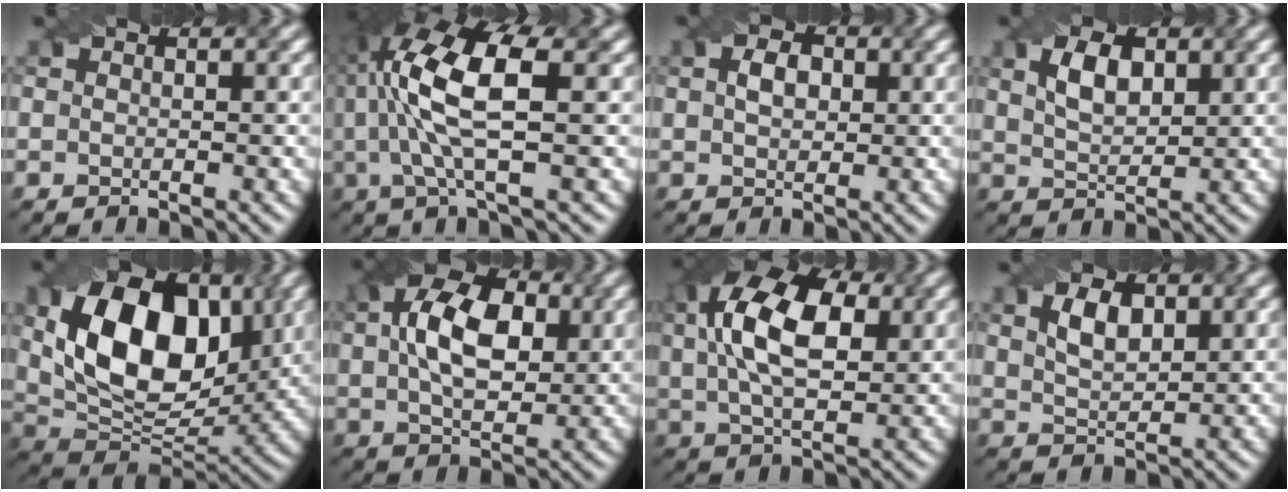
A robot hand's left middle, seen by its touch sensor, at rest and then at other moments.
{"total": 8.8, "force": [1.5, 2.7, 8.2], "torque": [-0.170, 0.011, 0.030]}
{"total": 2.3, "force": [0.5, 1.6, 1.6], "torque": [-0.035, 0.004, 0.008]}
{"total": 3.6, "force": [1.5, 1.9, 2.6], "torque": [-0.057, 0.004, 0.031]}
{"total": 13.3, "force": [3.2, 8.4, 9.7], "torque": [-0.166, -0.001, 0.055]}
{"total": 8.8, "force": [2.0, 5.3, 6.8], "torque": [-0.123, 0.017, 0.030]}
{"total": 10.7, "force": [2.9, 5.5, 8.6], "torque": [-0.165, 0.020, 0.042]}
{"total": 2.9, "force": [1.3, 1.5, 2.1], "torque": [-0.047, 0.002, 0.030]}